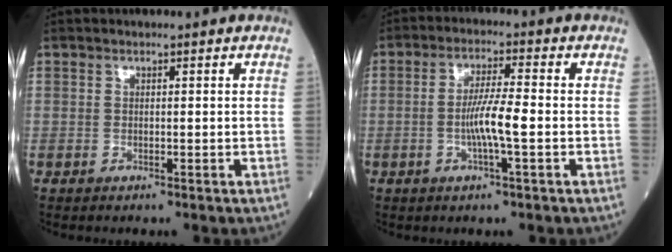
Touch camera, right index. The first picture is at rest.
{"total": 6.1, "force": [-1.2, 0.1, 6.0], "torque": [-0.117, -0.001, -0.024]}